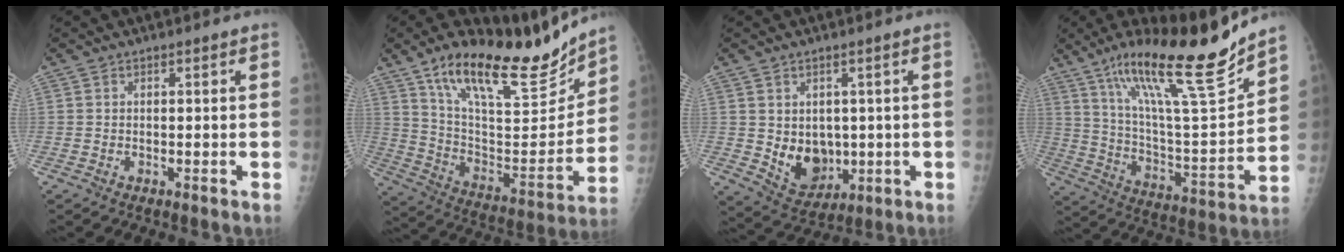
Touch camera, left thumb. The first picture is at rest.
{"total": 24.5, "force": [18.3, 8.2, 14.0], "torque": [-0.182, -0.078, 0.307]}
{"total": 8.1, "force": [0.0, 6.3, 5.0], "torque": [-0.048, -0.016, 0.025]}
{"total": 23.7, "force": [17.2, 2.9, 16.0], "torque": [-0.238, -0.082, 0.300]}